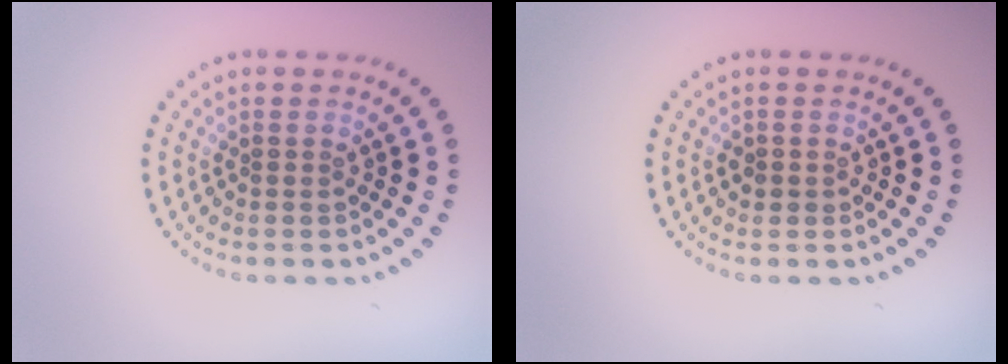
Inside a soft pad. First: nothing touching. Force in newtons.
{"total": 1.0, "press": 1.0, "slide": 0.3}